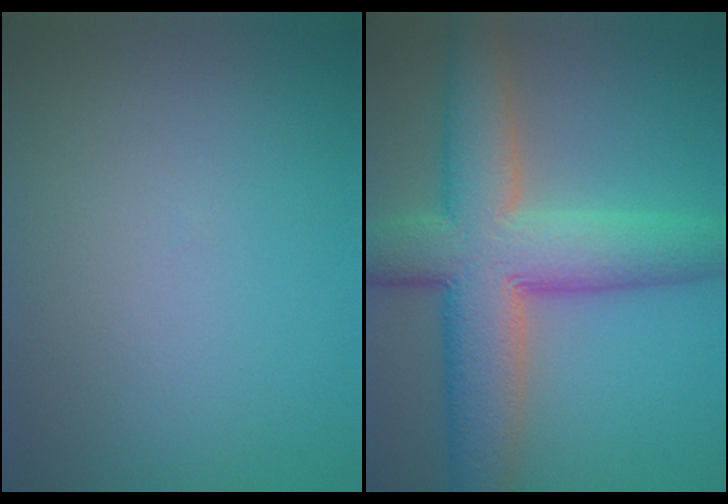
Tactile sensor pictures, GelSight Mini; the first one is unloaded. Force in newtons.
{"total": 10.4, "press": 10.4, "slide": 0.6}